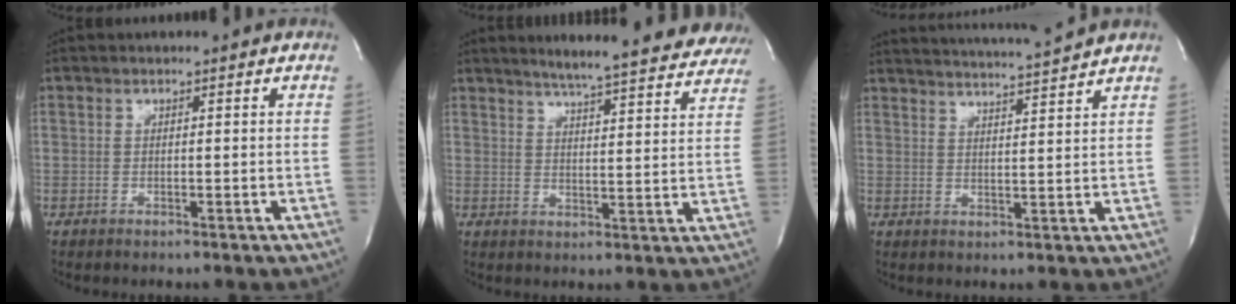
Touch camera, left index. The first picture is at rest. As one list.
[{"total": 21.5, "force": [19.5, 2.7, 8.7], "torque": [-0.118, -0.040, 0.228]}, {"total": 10.9, "force": [10.3, -1.5, 3.1], "torque": [-0.057, -0.012, 0.145]}]